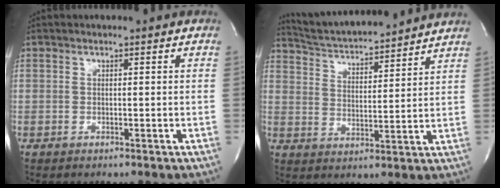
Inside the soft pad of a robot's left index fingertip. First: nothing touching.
{"total": 14.8, "force": [14.0, 0.9, 4.7], "torque": [-0.088, 0.012, 0.215]}